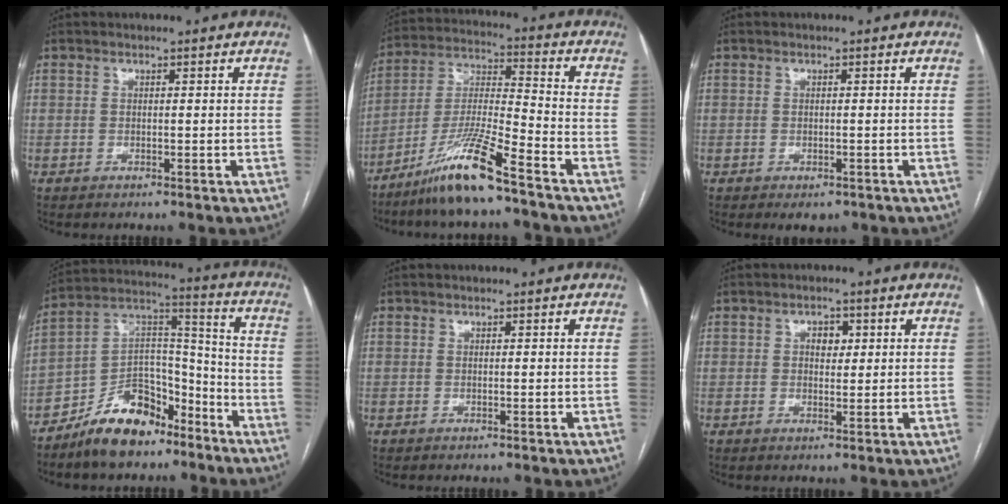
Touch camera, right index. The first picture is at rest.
{"total": 12.2, "force": [-8.6, -0.3, 8.7], "torque": [-0.179, -0.023, -0.162]}
{"total": 2.4, "force": [-1.5, 1.3, 1.2], "torque": [-0.007, 0.000, -0.011]}
{"total": 13.5, "force": [-9.9, 6.4, 6.5], "torque": [-0.119, 0.037, -0.173]}
{"total": 0.0}
{"total": 2.6, "force": [0.7, 1.6, 1.9], "torque": [-0.027, 0.006, 0.010]}